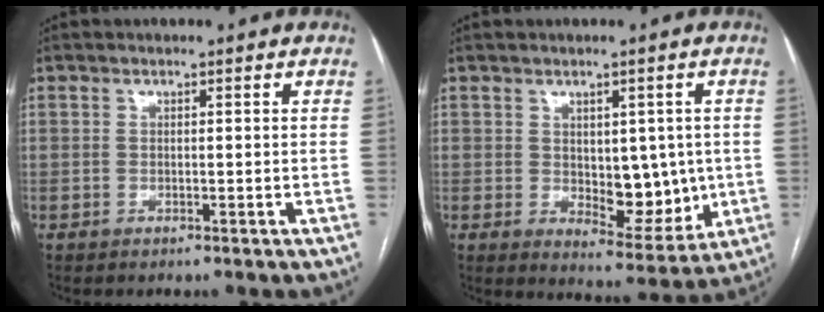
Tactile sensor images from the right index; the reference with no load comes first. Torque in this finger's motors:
{"motor_torque": [0.77, 0.64, 0.15, 0.04]}